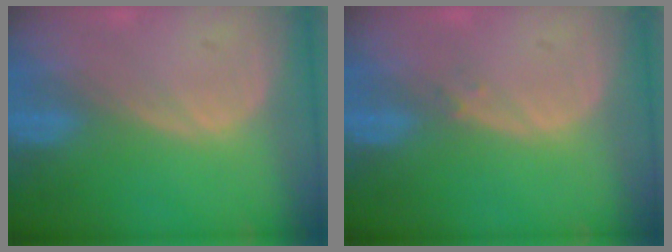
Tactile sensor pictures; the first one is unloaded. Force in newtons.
{"total": 0.7, "press": 0.7, "slide": 0.1}